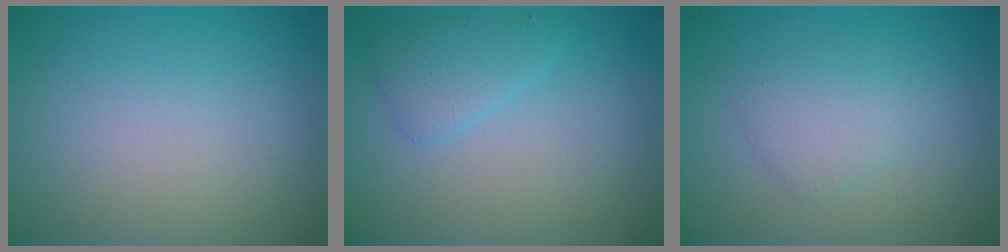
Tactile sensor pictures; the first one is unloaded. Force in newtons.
{"total": 2.1, "press": 2.1, "slide": 0.1}
{"total": 2.2, "press": 2.2, "slide": 0.0}